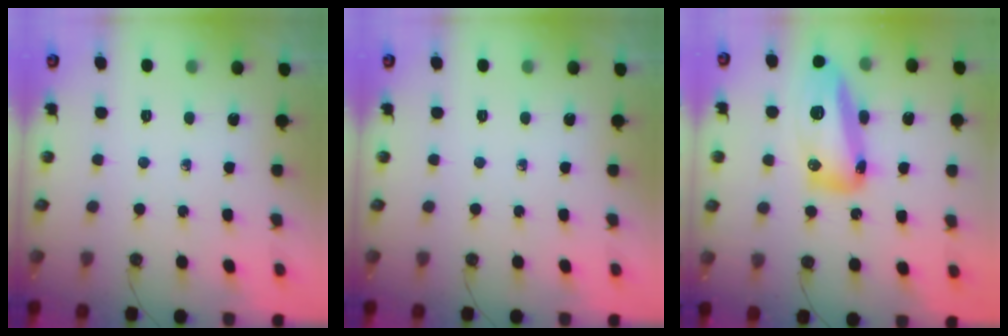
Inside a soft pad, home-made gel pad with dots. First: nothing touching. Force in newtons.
{"total": 0.0}
{"total": 17.0, "press": 16.9, "slide": 1.8}